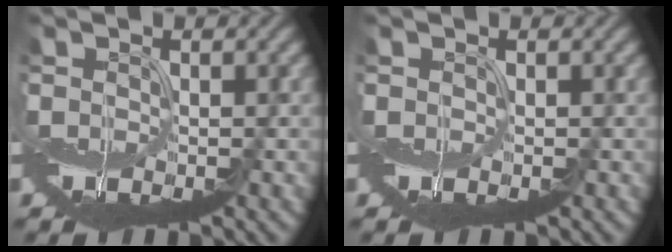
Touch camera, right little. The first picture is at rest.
{"total": 0.0}